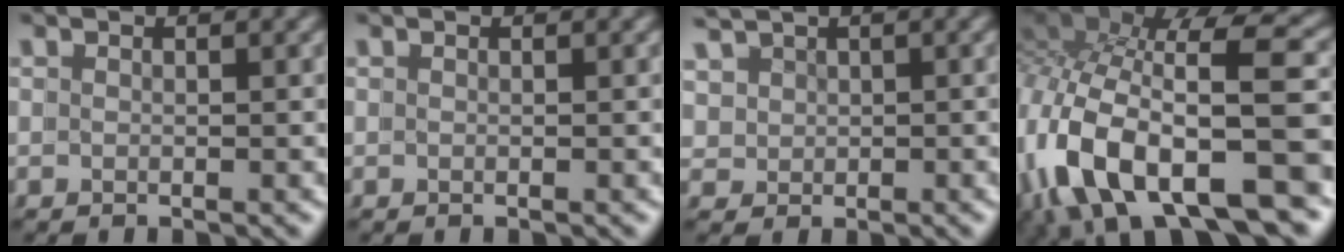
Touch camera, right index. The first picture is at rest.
{"total": 0.0}
{"total": 2.1, "force": [1.4, 1.6, 0.4], "torque": [-0.012, -0.013, 0.032]}
{"total": 12.3, "force": [-0.9, 6.5, 10.4], "torque": [-0.212, -0.036, 0.006]}